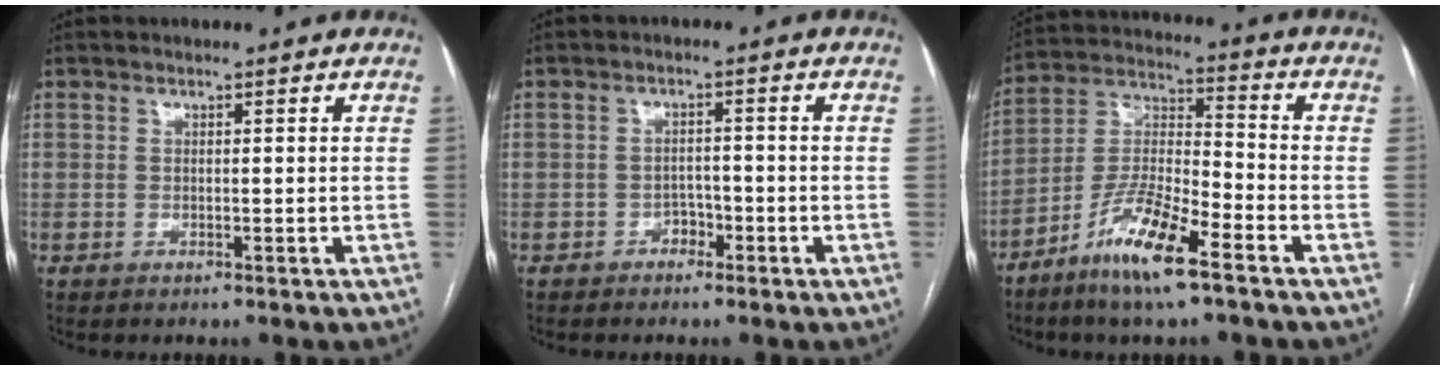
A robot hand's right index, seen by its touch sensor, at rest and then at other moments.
{"total": 2.1, "force": [-1.4, 1.3, 0.8], "torque": [-0.006, 0.008, -0.024]}
{"total": 12.2, "force": [-7.5, 1.6, 9.5], "torque": [-0.192, -0.017, -0.147]}